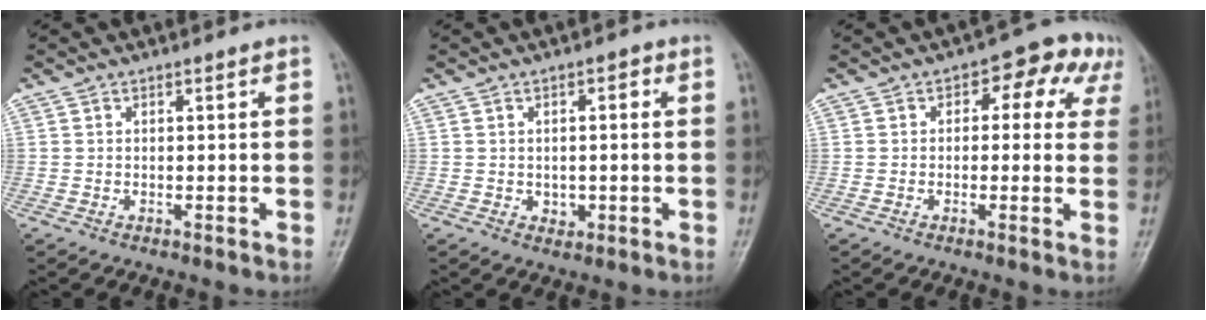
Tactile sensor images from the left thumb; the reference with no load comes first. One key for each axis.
{"total": 3.2, "fx": 0.0, "fy": 2.6, "fz": 1.9, "tx": -0.006, "ty": 0.001, "tz": 0.000}
{"total": 8.1, "fx": 2.8, "fy": 5.2, "fz": 5.5, "tx": -0.012, "ty": 0.016, "tz": 0.021}